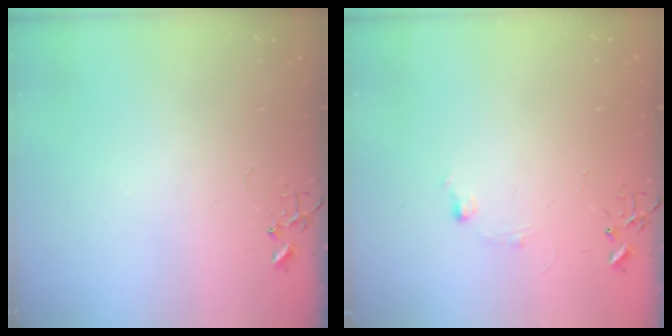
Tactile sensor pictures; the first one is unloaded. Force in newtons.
{"total": 5.8, "press": 5.7, "slide": 0.7}